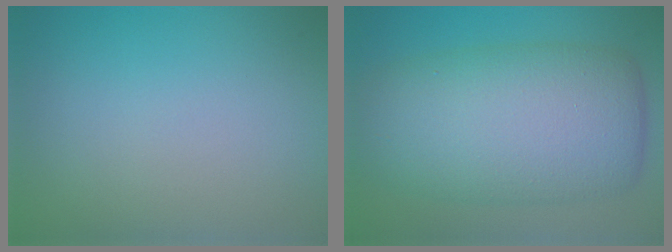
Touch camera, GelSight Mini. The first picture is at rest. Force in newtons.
{"total": 11.0, "press": 11.0, "slide": 0.2}